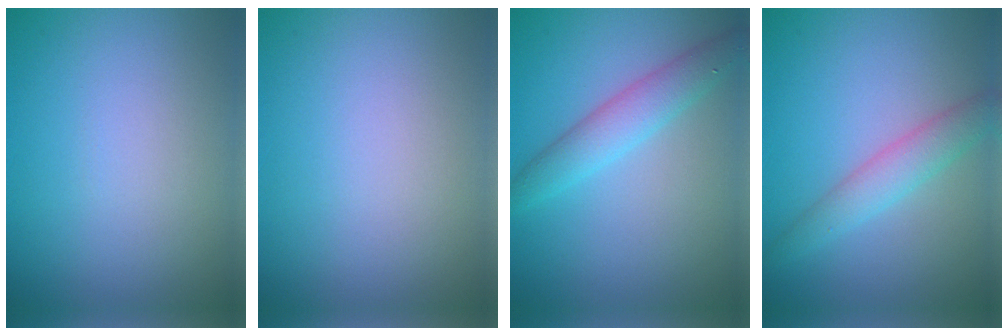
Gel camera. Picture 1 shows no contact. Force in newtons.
{"total": 0.0}
{"total": 3.4, "press": 3.4, "slide": 0.1}
{"total": 2.9, "press": 2.9, "slide": 0.1}